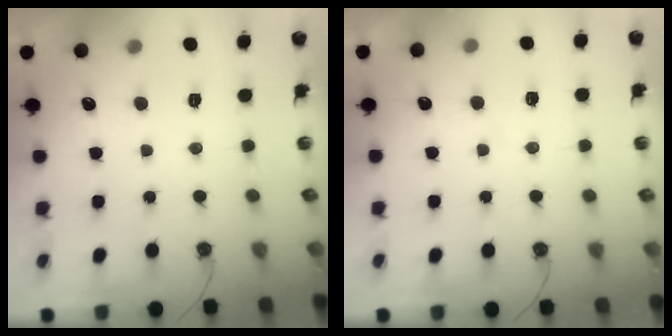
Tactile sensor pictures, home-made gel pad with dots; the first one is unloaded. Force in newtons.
{"total": 5.5, "press": 5.5, "slide": 0.7}